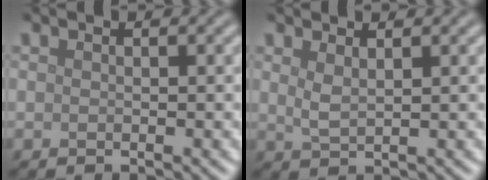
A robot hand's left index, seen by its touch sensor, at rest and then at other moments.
{"total": 1.6, "force": [1.0, 0.5, 1.1], "torque": [-0.027, -0.004, 0.022]}